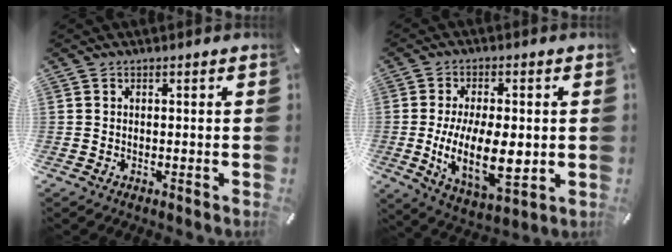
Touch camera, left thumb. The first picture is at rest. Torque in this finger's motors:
{"motor_torque": [-0.19, 1.43, 0.50, 0.14, 0.37]}